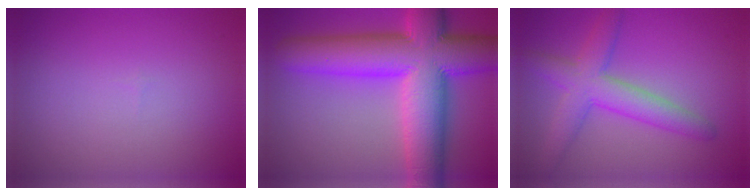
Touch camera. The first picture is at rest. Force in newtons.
{"total": 13.6, "press": 13.6, "slide": 0.3}
{"total": 4.8, "press": 4.8, "slide": 0.2}